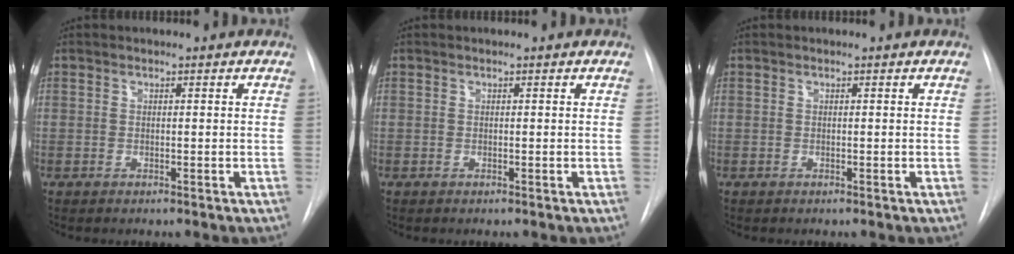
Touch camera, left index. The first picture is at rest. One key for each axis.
{"total": 0.0}
{"total": 0.0}